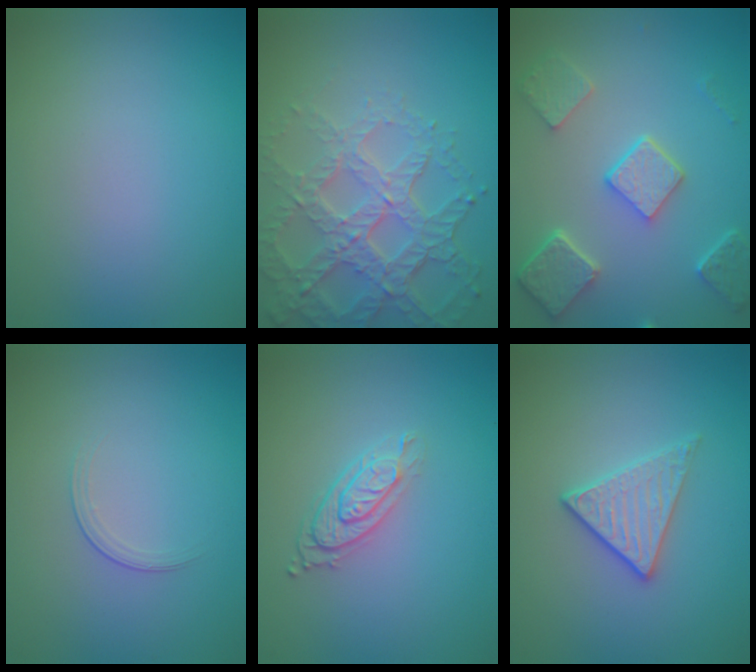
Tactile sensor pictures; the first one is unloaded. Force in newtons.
{"total": 6.5, "press": 4.9, "slide": 4.3}
{"total": 5.4, "press": 4.2, "slide": 3.4}
{"total": 1.3, "press": 0.5, "slide": 1.2}
{"total": 3.2, "press": 2.3, "slide": 2.2}
{"total": 2.9, "press": 2.6, "slide": 1.2}